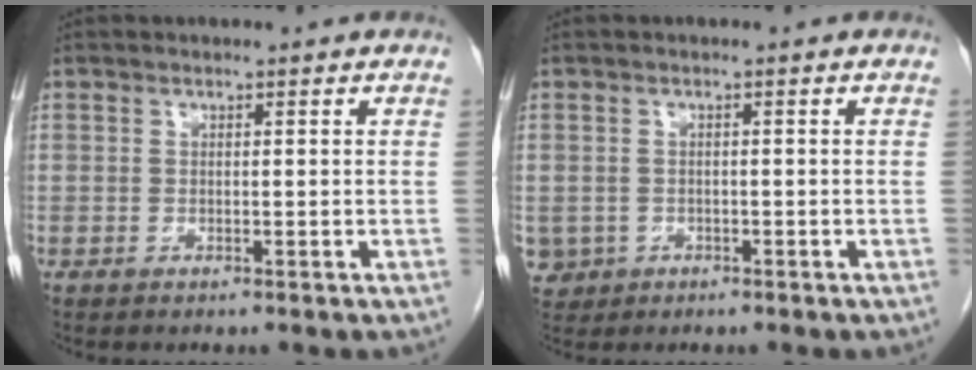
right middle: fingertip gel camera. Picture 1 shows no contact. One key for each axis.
{"total": 3.9, "fx": -1.5, "fy": 3.6, "fz": 0.5, "tx": -0.013, "ty": 0.004, "tz": -0.022}